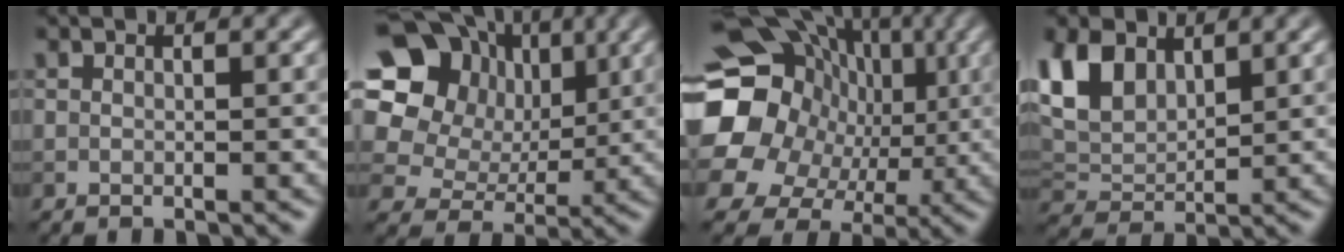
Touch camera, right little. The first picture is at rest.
{"total": 15.7, "force": [5.3, 13.0, 7.1], "torque": [-0.171, 0.042, 0.079]}
{"total": 20.4, "force": [1.6, 18.0, 9.4], "torque": [-0.206, 0.031, -0.011]}
{"total": 5.9, "force": [2.9, 3.8, 3.5], "torque": [-0.083, 0.003, 0.056]}